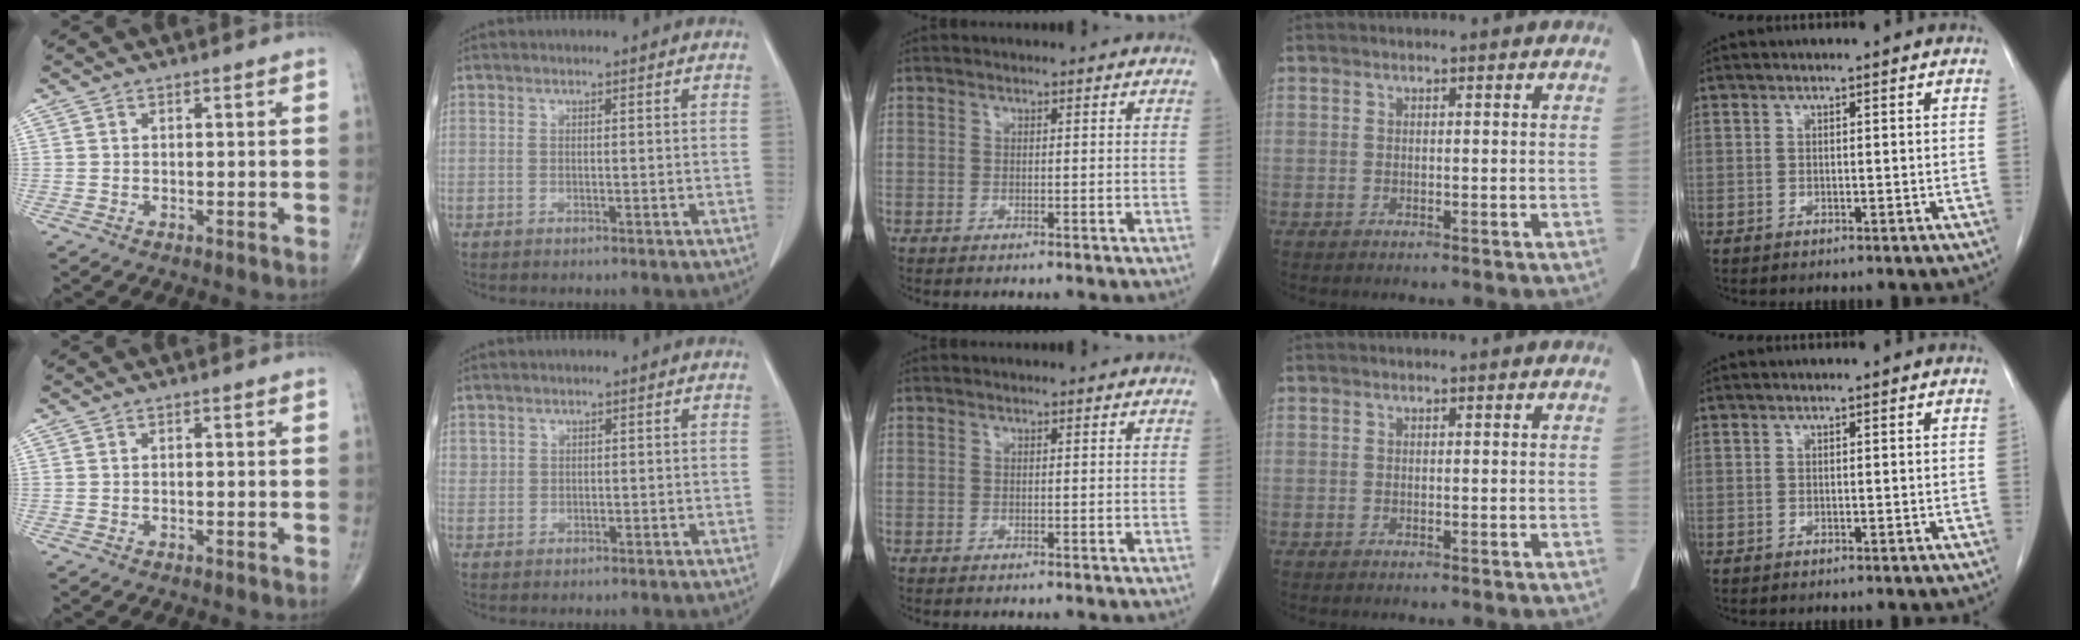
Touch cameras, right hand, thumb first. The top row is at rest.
{"index": {"total": 1.3, "force": [0.7, 1.1, 0.0], "torque": [0.009, 0.005, 0.011]}}